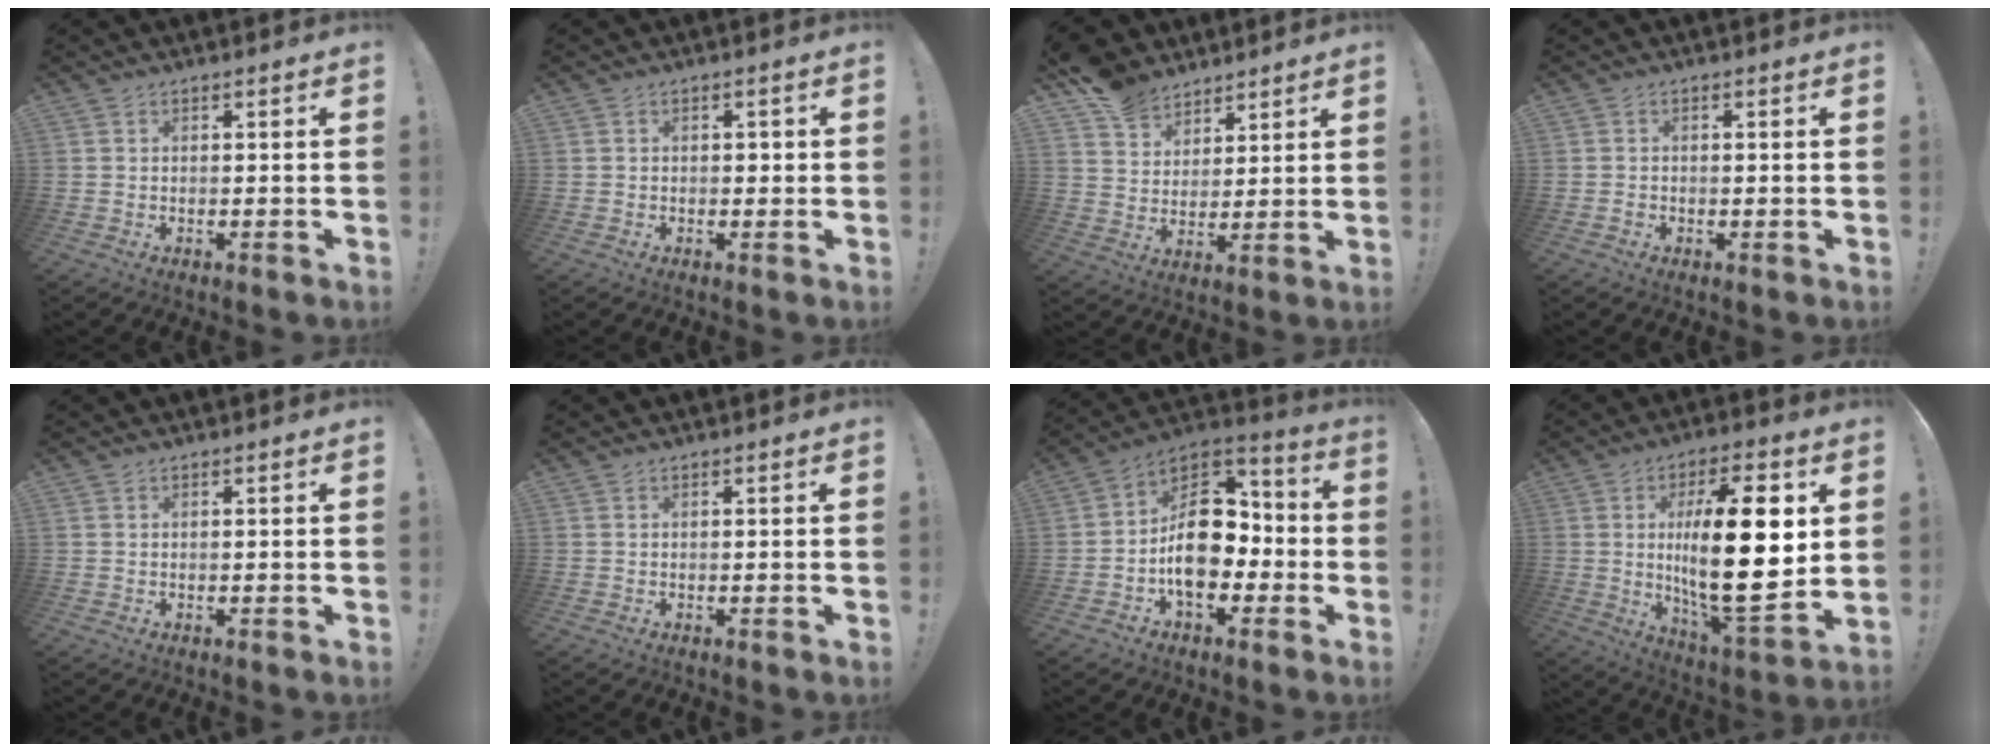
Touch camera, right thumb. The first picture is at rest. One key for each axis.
{"total": 1.3, "fx": 0.0, "fy": 1.1, "fz": 0.6, "tx": -0.002, "ty": 0.001, "tz": -0.003}
{"total": 10.7, "fx": 8.1, "fy": 6.5, "fz": 2.3, "tx": -0.045, "ty": -0.058, "tz": 0.162}
{"total": 0.9, "fx": -0.4, "fy": 0.5, "fz": 0.6, "tx": -0.009, "ty": 0.003, "tz": -0.006}
{"total": 0.0}
{"total": 0.0}
{"total": 16.8, "fx": -2.9, "fy": 12.0, "fz": 11.3, "tx": -0.168, "ty": 0.019, "tz": -0.041}
{"total": 24.5, "fx": 3.2, "fy": 8.3, "fz": 22.9, "tx": -0.377, "ty": -0.021, "tz": 0.048}